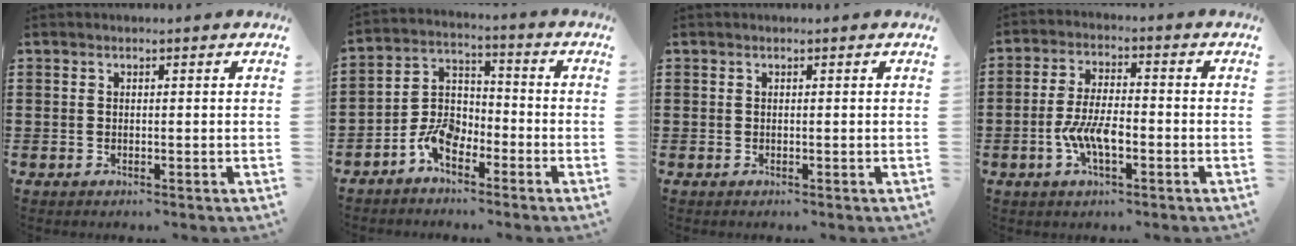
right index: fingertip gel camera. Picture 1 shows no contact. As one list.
[{"total": 6.6, "force": [-4.2, 3.8, 3.5], "torque": [-0.088, 0.013, -0.086]}, {"total": 0.0}, {"total": 7.0, "force": [-2.4, 2.7, 6.0], "torque": [-0.141, -0.007, -0.053]}]